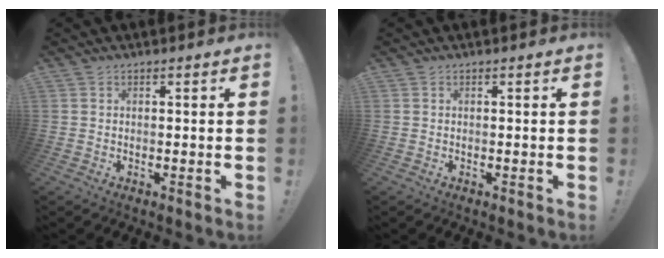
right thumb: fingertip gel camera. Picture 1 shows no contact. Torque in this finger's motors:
{"motor_torque": [-0.05, -0.01, 0.04, -0.02, 0.00]}